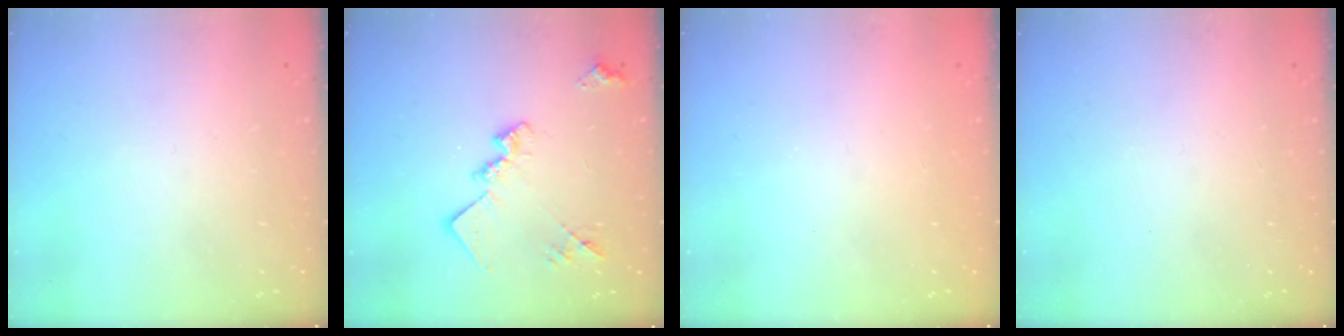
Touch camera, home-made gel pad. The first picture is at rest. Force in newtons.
{"total": 15.4, "press": 15.3, "slide": 1.0}
{"total": 0.9, "press": 0.9, "slide": 0.1}
{"total": 0.0}